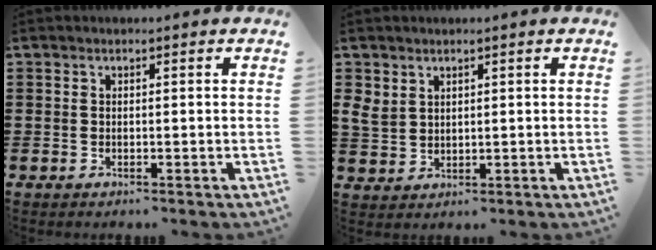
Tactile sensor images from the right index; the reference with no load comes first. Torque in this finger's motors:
{"motor_torque": [-0.07, 0.07, 0.07, 0.05]}